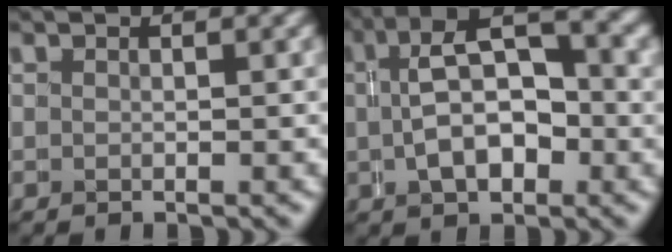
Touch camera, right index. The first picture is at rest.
{"total": 5.7, "force": [0.1, 2.4, 5.2], "torque": [-0.078, 0.010, 0.002]}